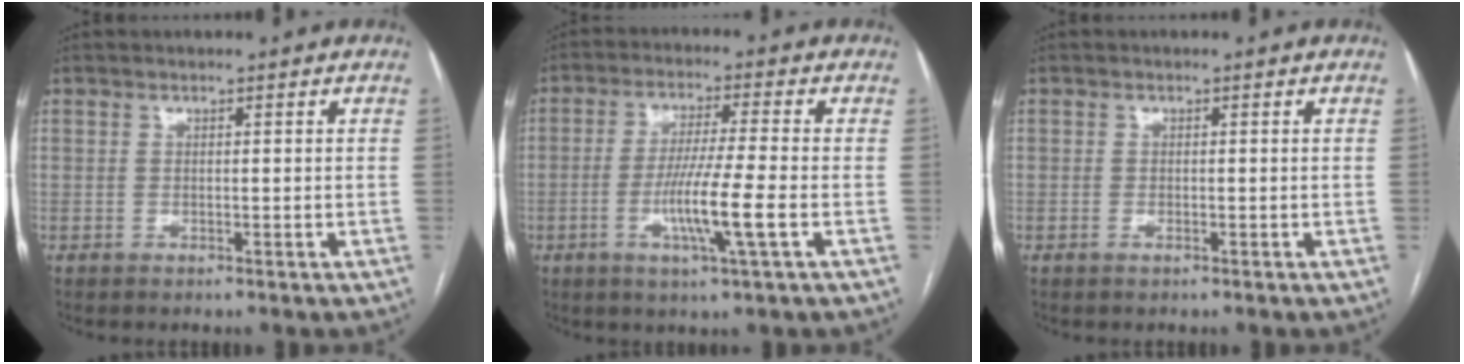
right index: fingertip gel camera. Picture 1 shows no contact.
{"total": 8.9, "force": [-2.6, -0.7, 8.5], "torque": [-0.162, -0.014, -0.050]}
{"total": 0.6, "force": [-0.3, 0.3, 0.4], "torque": [-0.007, 0.001, -0.003]}